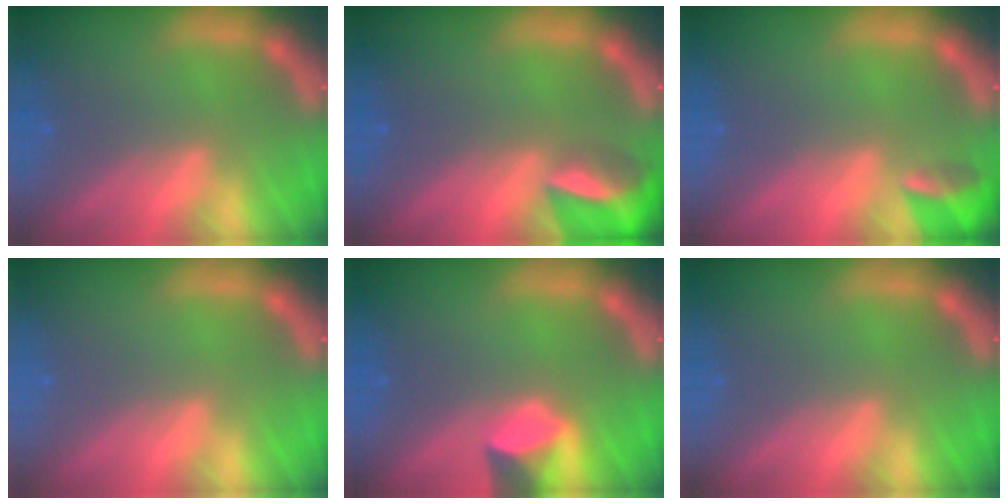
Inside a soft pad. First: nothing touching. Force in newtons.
{"total": 6.0}
{"total": 2.9}
{"total": 0.0}
{"total": 3.0}
{"total": 0.0}